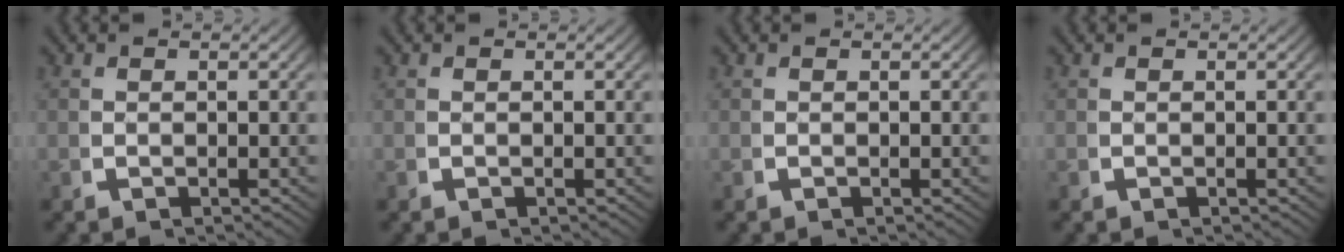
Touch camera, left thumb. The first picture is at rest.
{"total": 0.0}
{"total": 0.0}
{"total": 0.0}